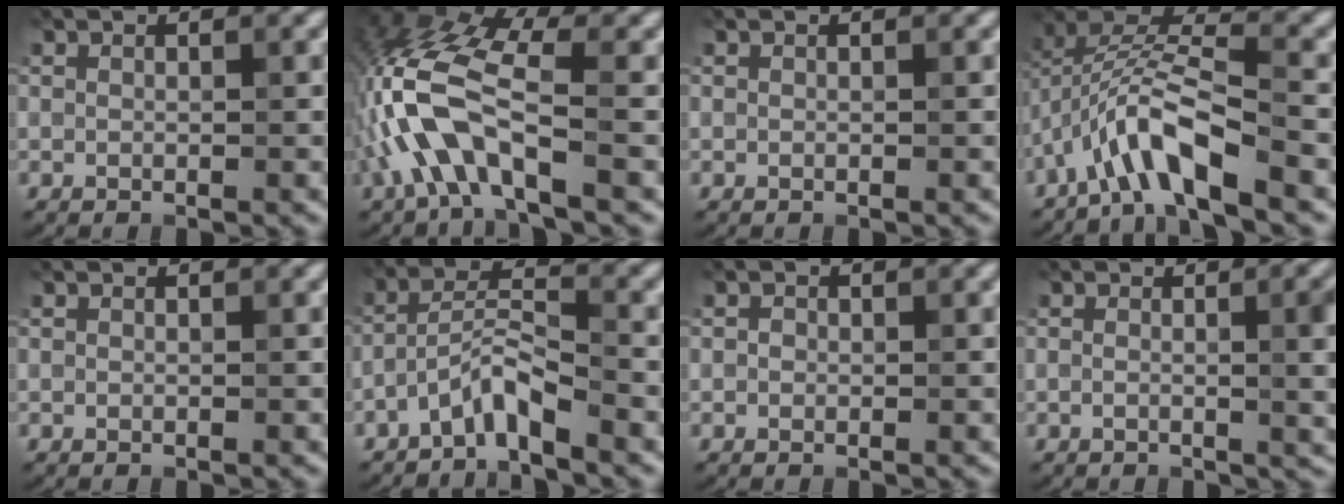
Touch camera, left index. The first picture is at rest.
{"total": 8.1, "force": [-2.6, 3.2, 7.0], "torque": [-0.165, 0.014, -0.056]}
{"total": 0.0}
{"total": 7.2, "force": [-3.9, 1.9, 5.7], "torque": [-0.108, 0.013, -0.081]}
{"total": 0.0}
{"total": 3.5, "force": [-2.7, 0.5, 2.1], "torque": [-0.047, 0.012, -0.060]}
{"total": 0.6, "force": [-0.1, 0.6, 0.2], "torque": [-0.002, -0.004, -0.003]}
{"total": 6.4, "force": [0.2, 2.5, 5.9], "torque": [-0.048, 0.007, -0.002]}